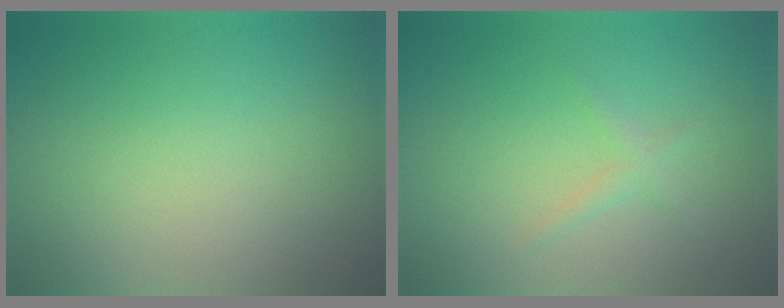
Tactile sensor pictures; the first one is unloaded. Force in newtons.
{"total": 1.1, "press": 1.1, "slide": 0.0}